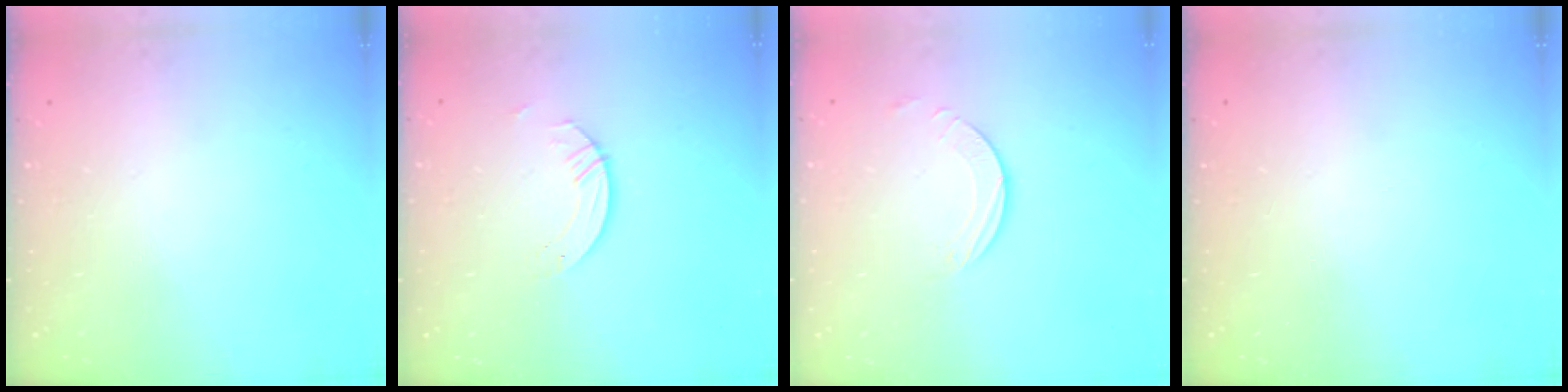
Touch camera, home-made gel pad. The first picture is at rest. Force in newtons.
{"total": 3.2, "press": 3.1, "slide": 0.3}
{"total": 2.5, "press": 2.5, "slide": 0.2}
{"total": 0.0}